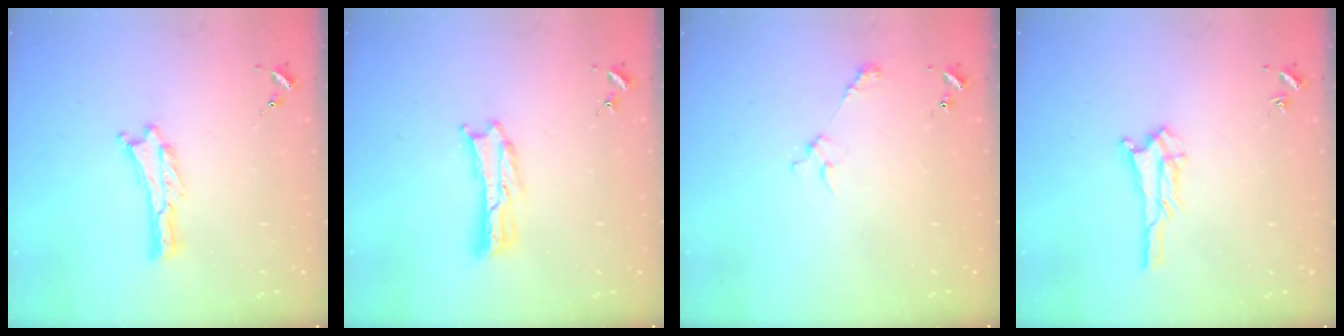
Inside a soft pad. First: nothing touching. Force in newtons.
{"total": 1.0, "press": 1.0, "slide": 0.2}
{"total": 3.7, "press": 3.7, "slide": 0.4}
{"total": 2.3, "press": 2.2, "slide": 0.2}